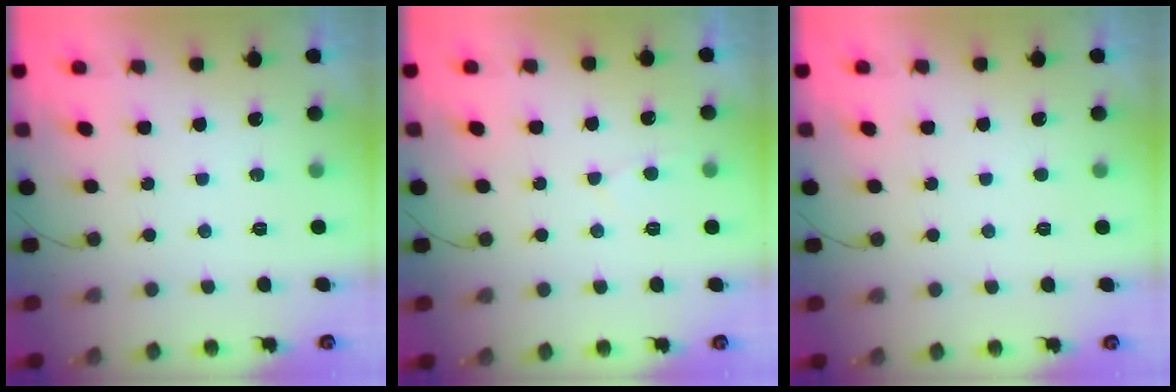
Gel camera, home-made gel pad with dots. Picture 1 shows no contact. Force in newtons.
{"total": 2.7, "press": 2.7, "slide": 0.3}
{"total": 1.6, "press": 1.6, "slide": 0.1}